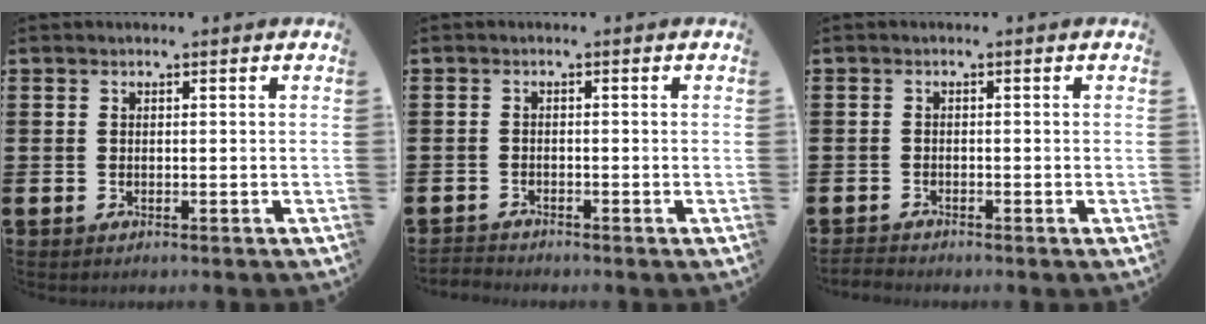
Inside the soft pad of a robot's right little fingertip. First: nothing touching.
{"total": 1.1, "force": [-1.1, 0.0, -0.1], "torque": [-0.001, 0.003, -0.024]}
{"total": 1.0, "force": [-1.0, 0.0, 0.0], "torque": [-0.003, 0.001, -0.020]}